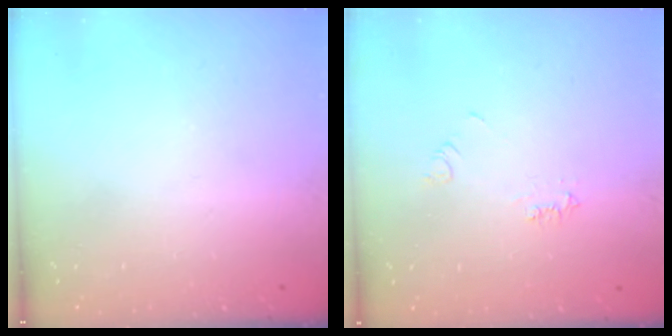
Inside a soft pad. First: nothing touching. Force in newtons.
{"total": 4.5, "press": 4.5, "slide": 0.7}